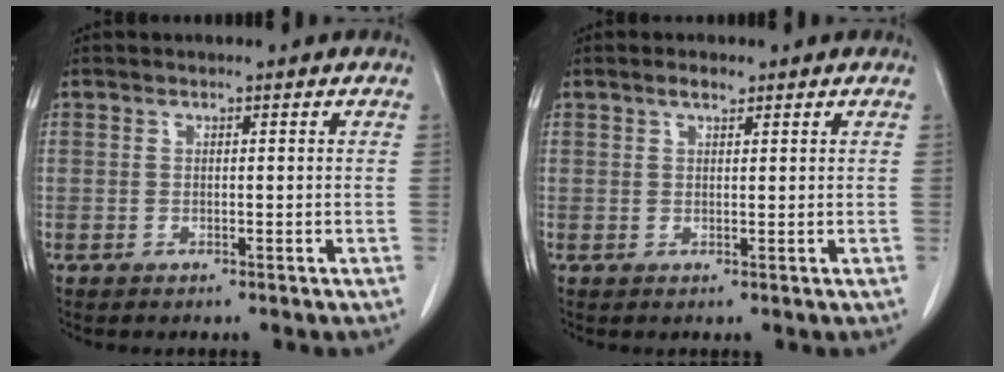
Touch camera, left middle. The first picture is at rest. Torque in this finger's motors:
{"motor_torque": [0.36, -0.21, -0.03, 0.02]}